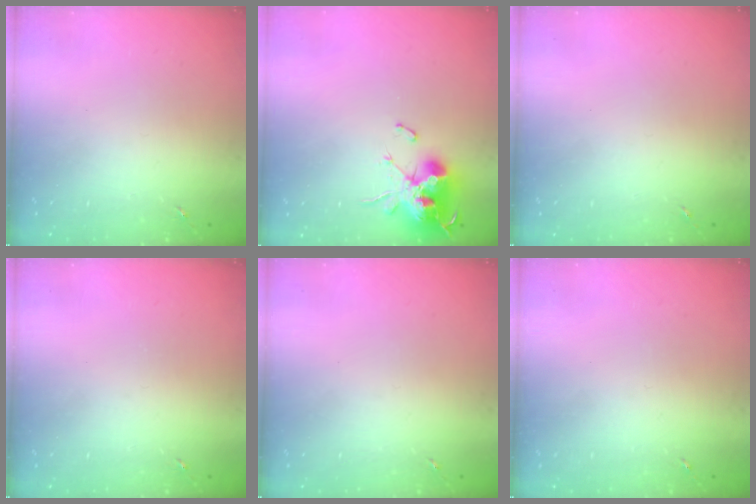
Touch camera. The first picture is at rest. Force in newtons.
{"total": 15.7, "press": 15.7, "slide": 0.1}
{"total": 0.0}
{"total": 0.0}
{"total": 0.0}
{"total": 0.0}